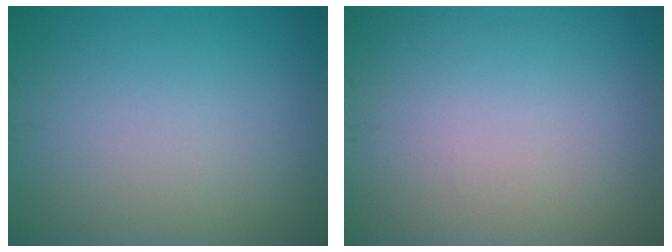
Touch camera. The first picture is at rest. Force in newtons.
{"total": 0.0}